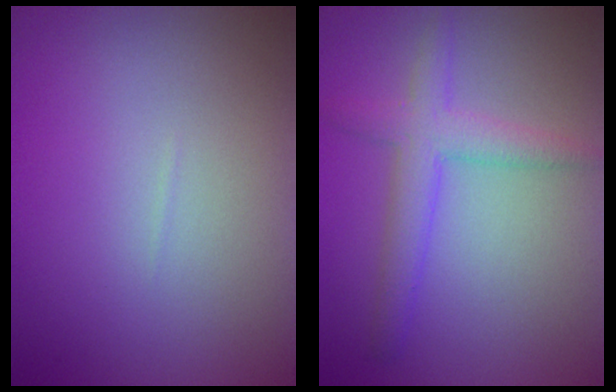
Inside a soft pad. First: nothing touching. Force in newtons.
{"total": 3.4, "press": 3.4, "slide": 0.2}